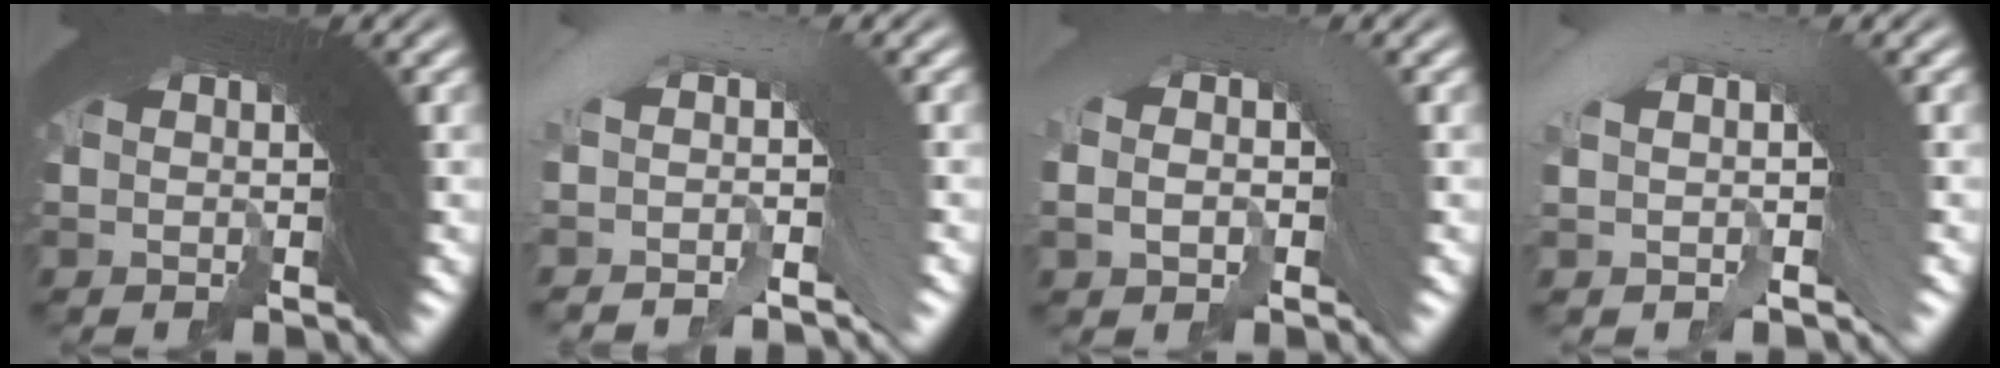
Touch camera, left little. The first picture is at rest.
{"total": 2.9, "force": [-0.6, 1.2, 2.6], "torque": [-0.030, 0.025, -0.017]}
{"total": 1.7, "force": [0.1, 1.0, 1.4], "torque": [-0.011, 0.020, -0.005]}
{"total": 2.8, "force": [0.3, 1.2, 2.5], "torque": [-0.031, 0.036, 0.000]}